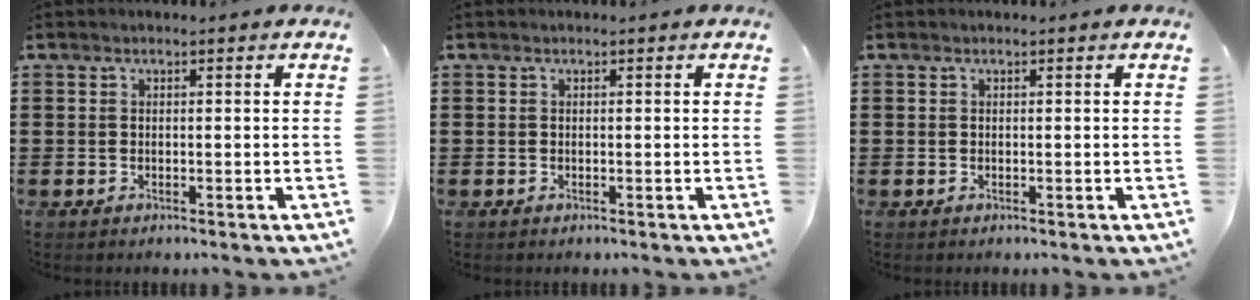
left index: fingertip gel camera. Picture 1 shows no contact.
{"total": 0.0}
{"total": 0.0}